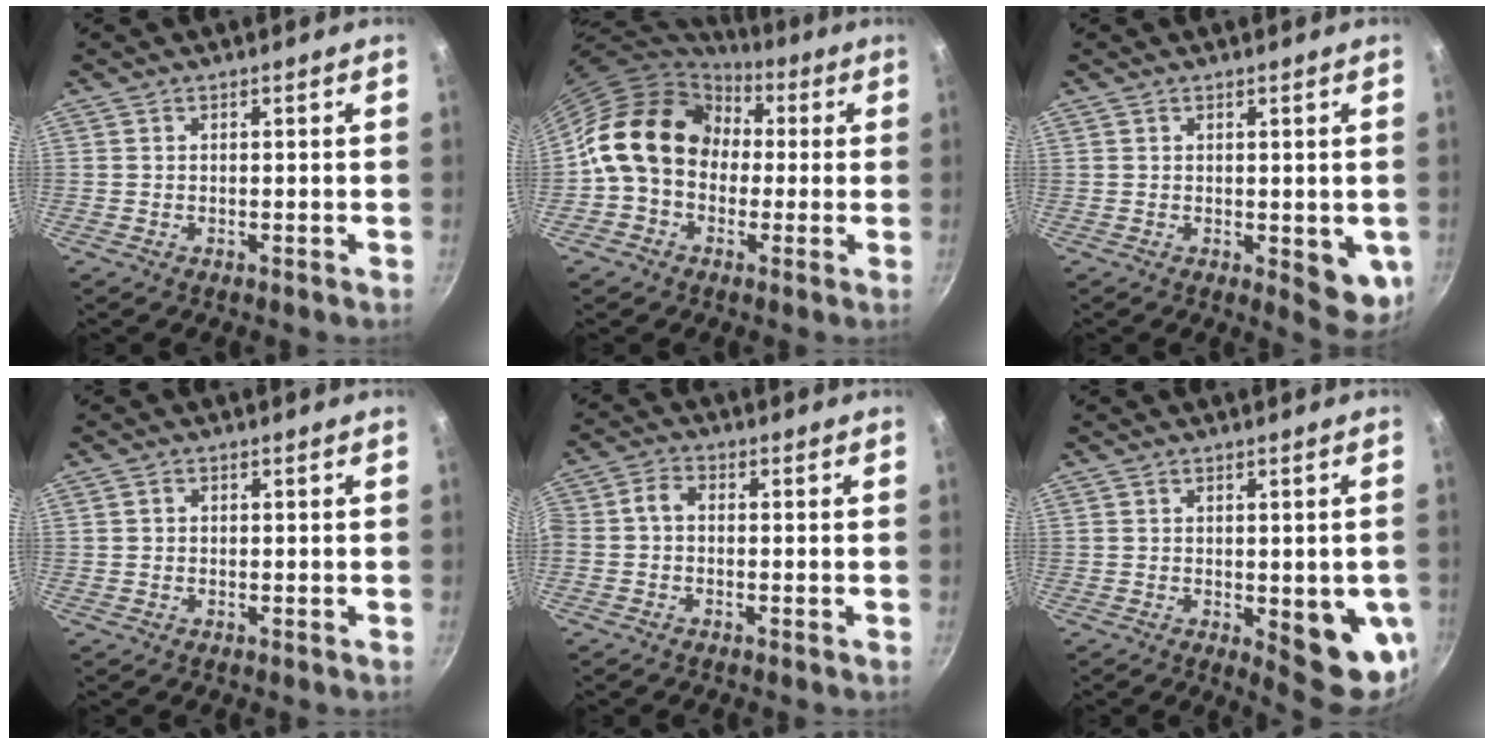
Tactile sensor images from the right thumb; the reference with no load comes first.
{"total": 15.8, "force": [1.3, 12.8, 9.2], "torque": [-0.120, 0.036, 0.006]}
{"total": 7.3, "force": [-0.6, 3.6, 6.3], "torque": [-0.057, -0.005, -0.001]}
{"total": 1.1, "force": [0.0, 1.0, 0.5], "torque": [-0.007, 0.005, -0.001]}
{"total": 3.5, "force": [-1.1, 2.3, 2.5], "torque": [-0.057, 0.023, -0.034]}
{"total": 11.3, "force": [-2.0, 4.3, 10.2], "torque": [-0.089, -0.007, -0.017]}